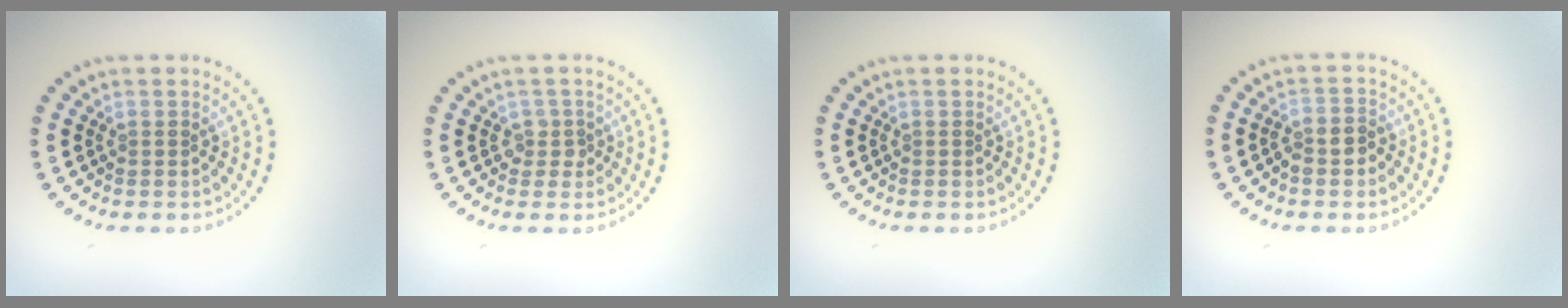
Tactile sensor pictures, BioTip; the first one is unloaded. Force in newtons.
{"total": 1.2, "press": 1.1, "slide": 0.6}
{"total": 0.0}
{"total": 2.1, "press": 1.8, "slide": 1.1}